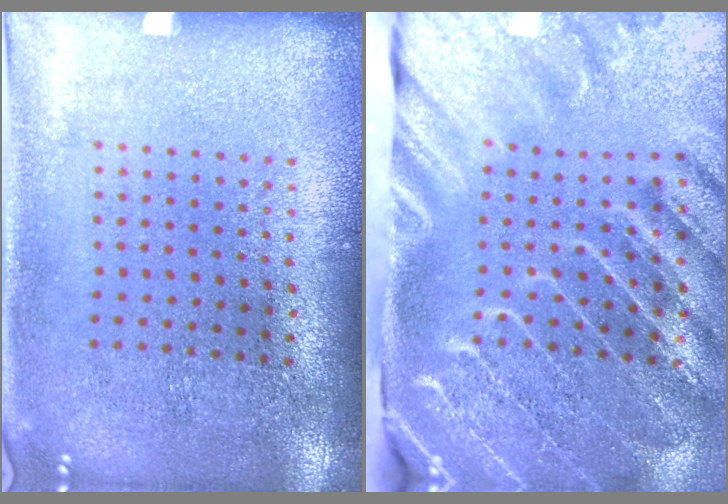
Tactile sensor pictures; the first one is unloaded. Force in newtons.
{"total": 4.4, "press": 3.4, "slide": 2.8}